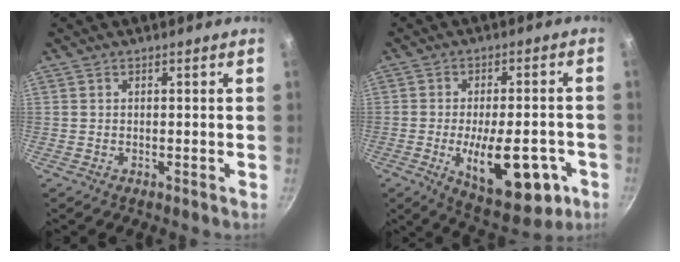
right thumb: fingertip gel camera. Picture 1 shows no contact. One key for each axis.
{"total": 17.3, "fx": -5.4, "fy": 7.7, "fz": 14.5, "tx": -0.178, "ty": 0.006, "tz": -0.064}